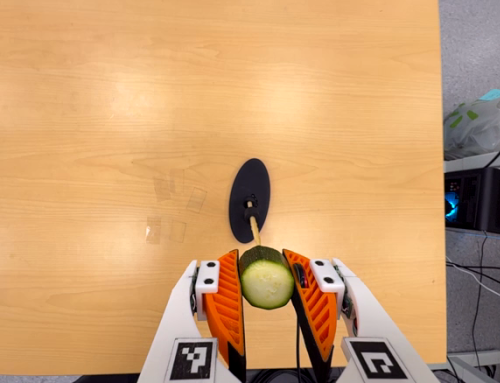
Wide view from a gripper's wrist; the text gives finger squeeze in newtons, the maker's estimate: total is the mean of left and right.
{"total": 11.9, "left": 12.3, "right": 11.5}